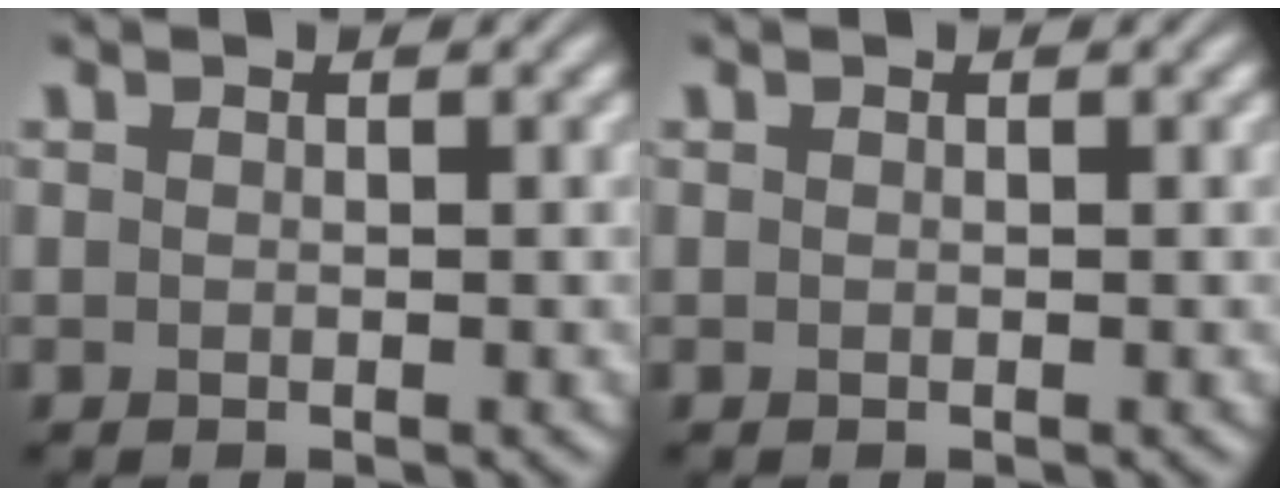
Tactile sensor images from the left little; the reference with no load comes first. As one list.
[{"total": 0.0}]